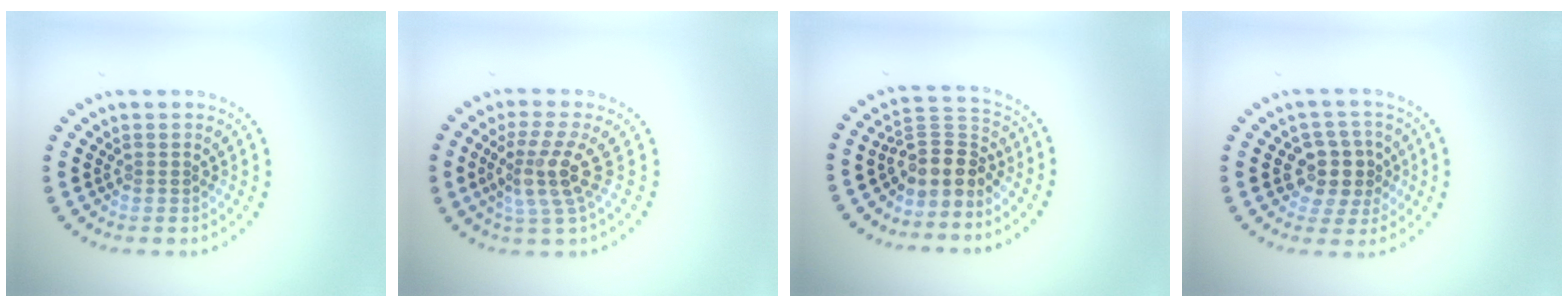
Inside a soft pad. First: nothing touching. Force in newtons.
{"total": 3.8, "press": 2.8, "slide": 2.6}
{"total": 3.5, "press": 2.6, "slide": 2.4}
{"total": 4.0, "press": 3.8, "slide": 1.4}